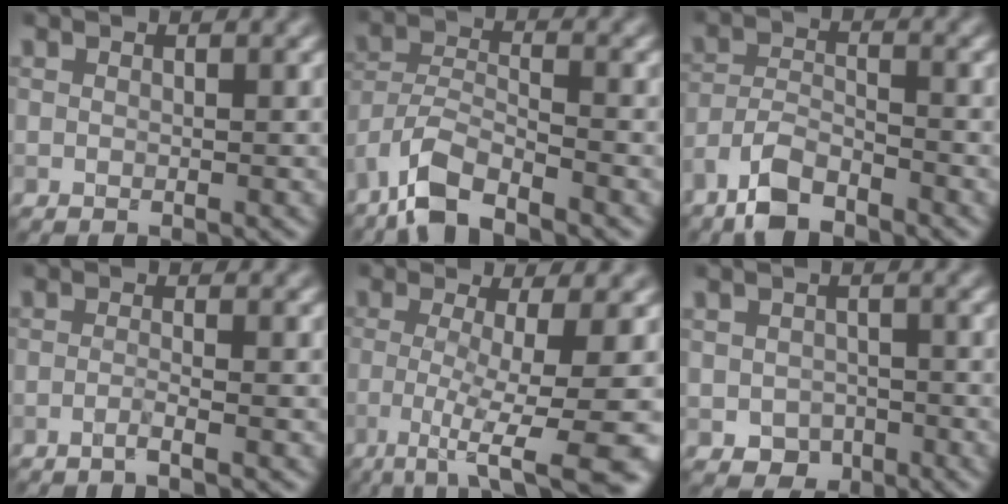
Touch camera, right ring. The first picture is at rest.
{"total": 5.4, "force": [-4.2, 1.5, 3.0], "torque": [-0.055, 0.001, -0.089]}
{"total": 4.8, "force": [-3.8, 1.6, 2.4], "torque": [-0.045, -0.002, -0.084]}
{"total": 1.3, "force": [-0.8, 0.1, 1.1], "torque": [-0.014, 0.001, -0.026]}
{"total": 9.5, "force": [-3.8, 2.0, 8.4], "torque": [-0.128, -0.011, -0.063]}
{"total": 2.4, "force": [-1.0, 2.0, 0.8], "torque": [-0.006, -0.003, -0.019]}